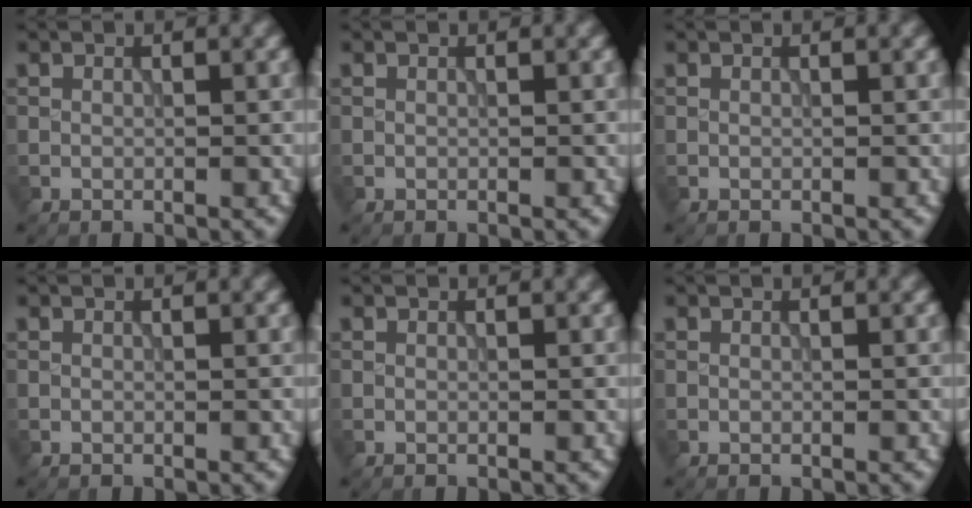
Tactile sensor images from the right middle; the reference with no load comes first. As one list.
[{"total": 0.0}, {"total": 0.0}, {"total": 0.0}, {"total": 0.0}, {"total": 0.0}]